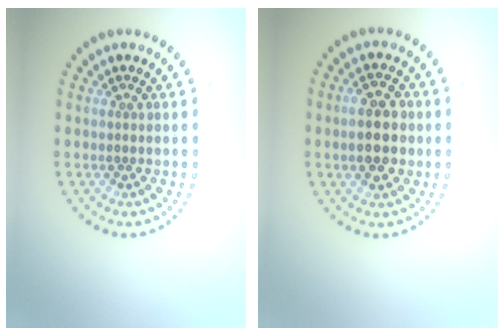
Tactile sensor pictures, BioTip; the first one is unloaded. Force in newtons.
{"total": 4.6, "press": 4.6, "slide": 0.2}